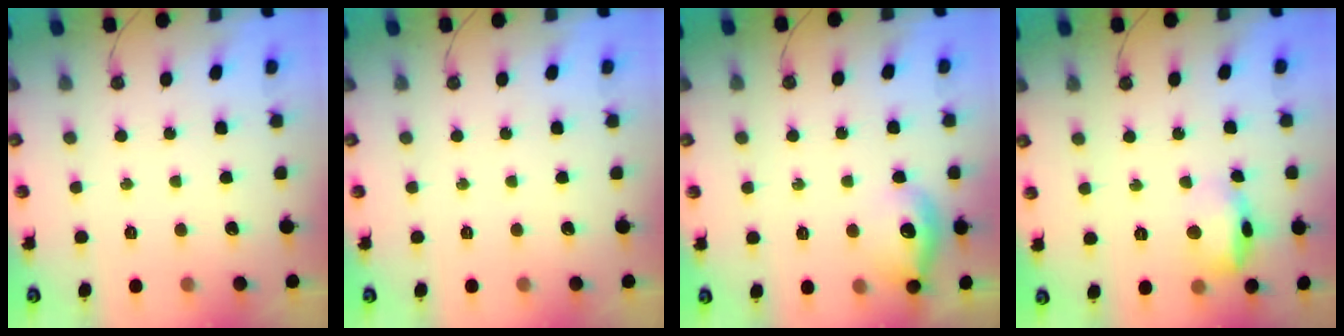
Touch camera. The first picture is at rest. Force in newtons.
{"total": 0.0}
{"total": 13.6, "press": 13.6, "slide": 1.1}
{"total": 16.5, "press": 11.0, "slide": 12.2}